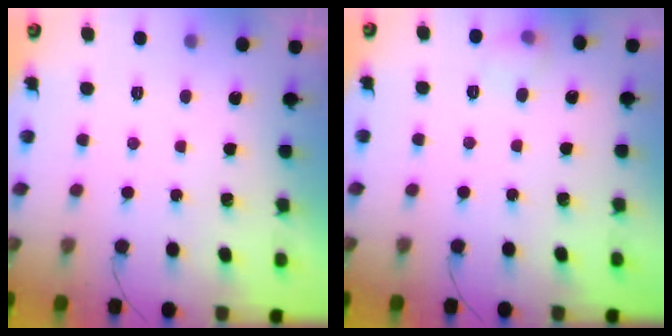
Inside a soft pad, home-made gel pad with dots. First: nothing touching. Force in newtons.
{"total": 6.9, "press": 6.5, "slide": 2.2}